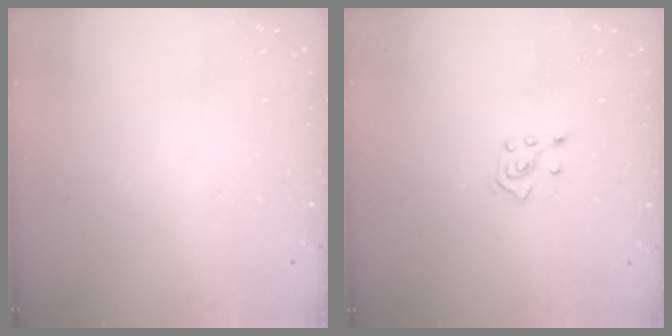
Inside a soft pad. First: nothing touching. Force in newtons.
{"total": 4.6, "press": 4.5, "slide": 0.8}